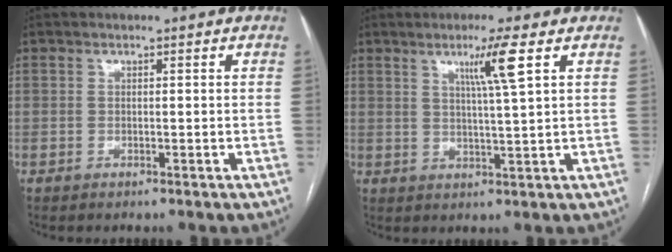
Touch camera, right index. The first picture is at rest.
{"total": 5.7, "force": [2.6, -1.2, 4.9], "torque": [-0.088, -0.008, 0.047]}